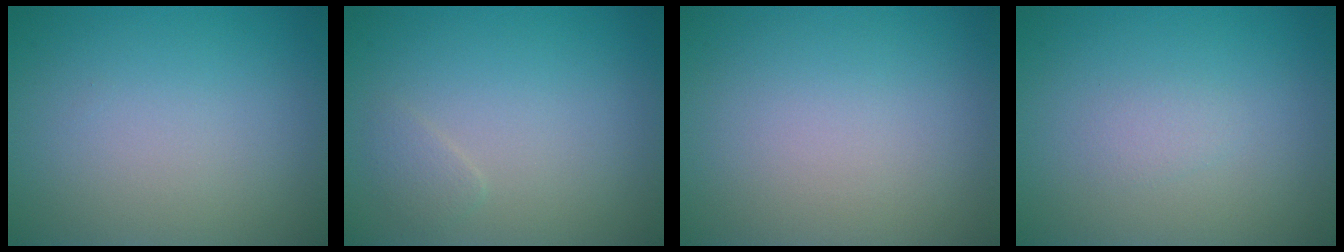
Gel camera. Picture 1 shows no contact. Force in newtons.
{"total": 0.9, "press": 0.9, "slide": 0.0}
{"total": 0.0}
{"total": 0.8, "press": 0.8, "slide": 0.0}